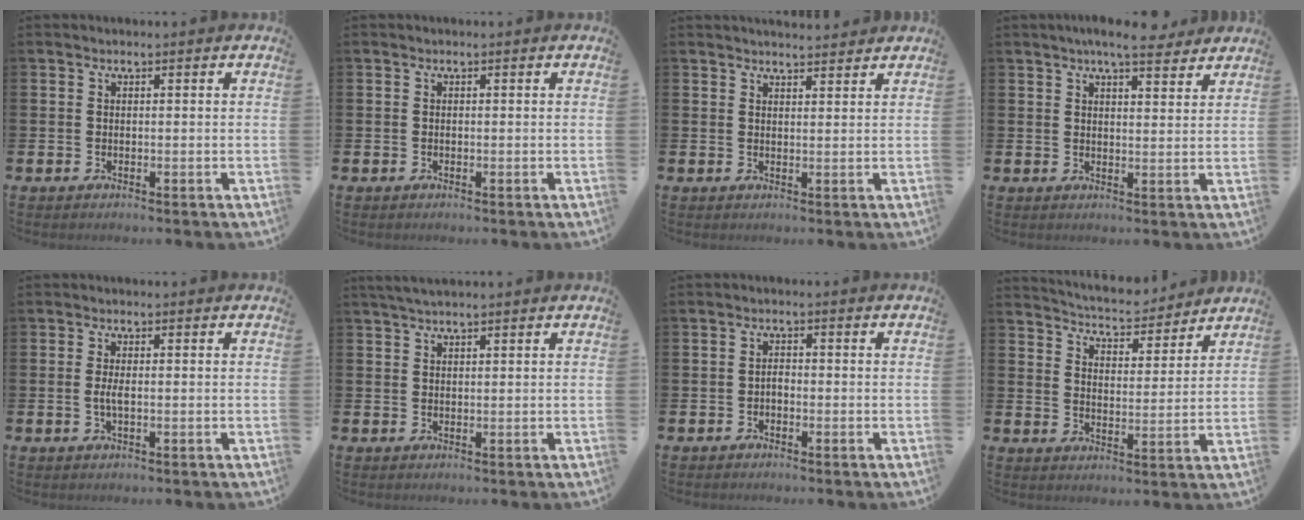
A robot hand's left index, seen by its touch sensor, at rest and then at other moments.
{"total": 0.0}
{"total": 2.6, "force": [2.6, 0.2, 0.0], "torque": [0.004, -0.016, 0.044]}
{"total": 5.8, "force": [5.2, 1.0, 2.4], "torque": [-0.047, -0.017, 0.092]}
{"total": 1.7, "force": [-0.2, 0.5, 1.6], "torque": [-0.036, 0.003, -0.004]}
{"total": 2.3, "force": [2.0, 0.4, 1.1], "torque": [-0.023, 0.001, 0.036]}
{"total": 1.3, "force": [-0.7, 0.8, 0.8], "torque": [-0.014, 0.002, -0.015]}
{"total": 5.6, "force": [5.5, 0.9, 0.4], "torque": [-0.029, -0.042, 0.096]}